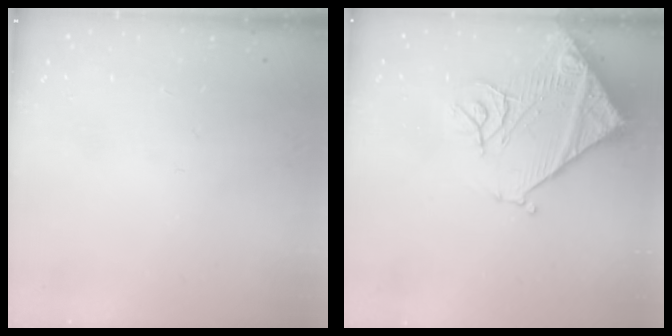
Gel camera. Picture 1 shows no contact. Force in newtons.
{"total": 15.3, "press": 15.2, "slide": 1.8}